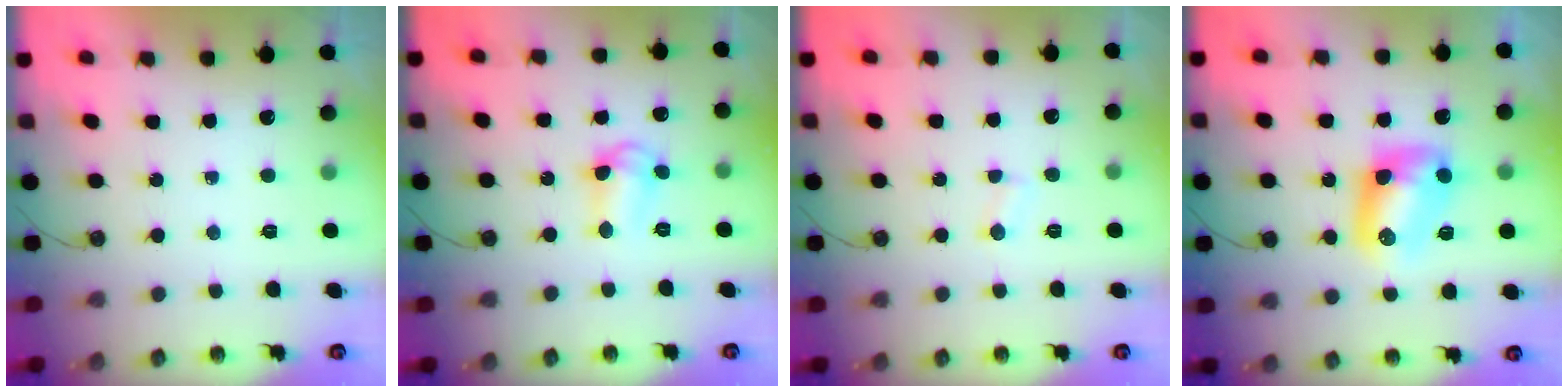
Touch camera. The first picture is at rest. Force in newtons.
{"total": 7.6, "press": 7.3, "slide": 1.9}
{"total": 1.8, "press": 1.8, "slide": 0.2}
{"total": 9.6, "press": 9.5, "slide": 1.2}